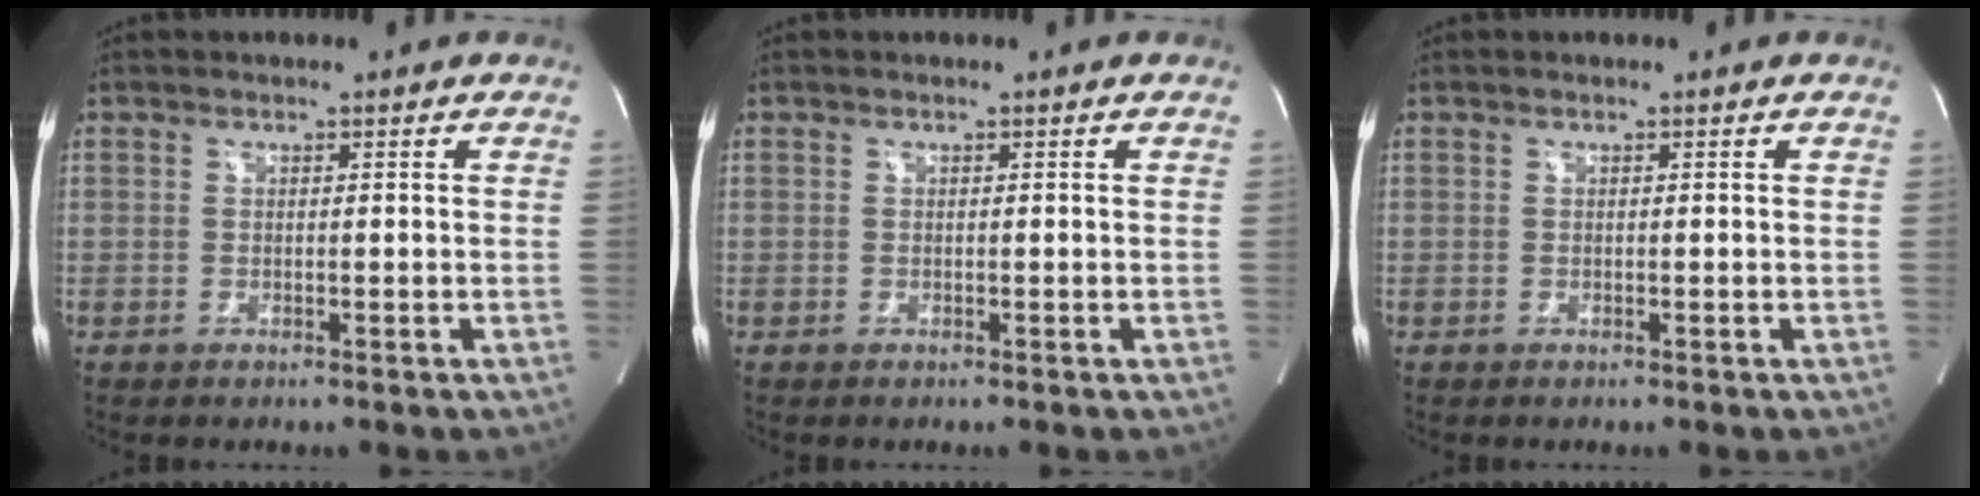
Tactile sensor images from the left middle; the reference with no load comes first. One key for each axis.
{"total": 0.0}
{"total": 0.0}